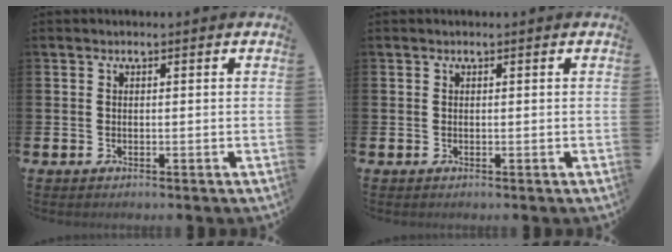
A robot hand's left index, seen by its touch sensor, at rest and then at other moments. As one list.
[{"total": 0.0}]